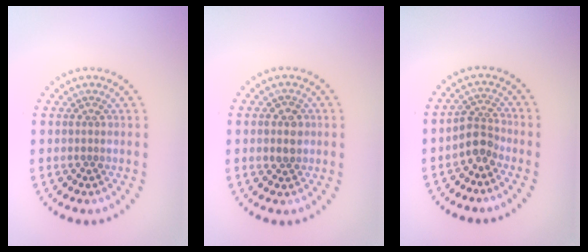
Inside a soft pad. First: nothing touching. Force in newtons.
{"total": 1.9, "press": 1.9, "slide": 0.4}
{"total": 2.4, "press": 1.8, "slide": 1.6}